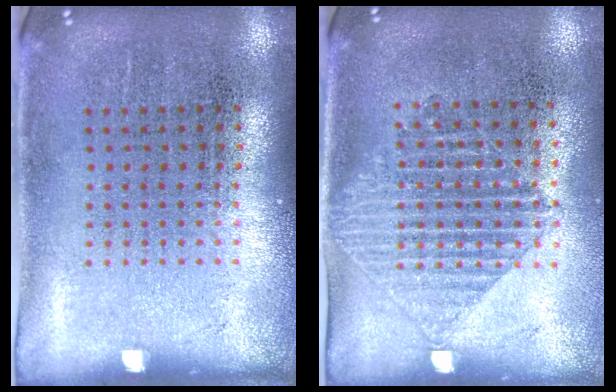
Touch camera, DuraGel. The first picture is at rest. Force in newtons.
{"total": 1.2, "press": 1.1, "slide": 0.6}